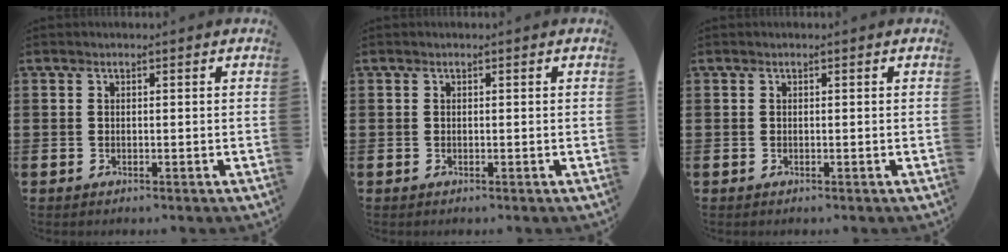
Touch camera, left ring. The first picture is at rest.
{"total": 0.0}
{"total": 0.0}